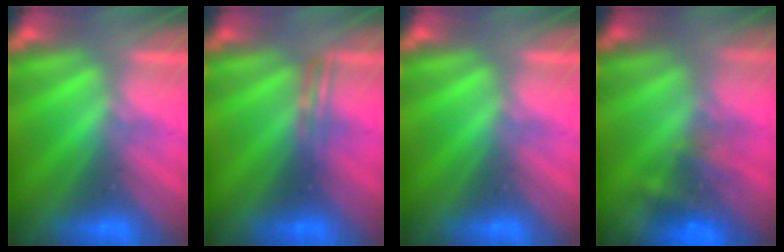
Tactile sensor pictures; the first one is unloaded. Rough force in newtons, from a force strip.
{"total": 2.4}
{"total": 0.0}
{"total": 7.4}